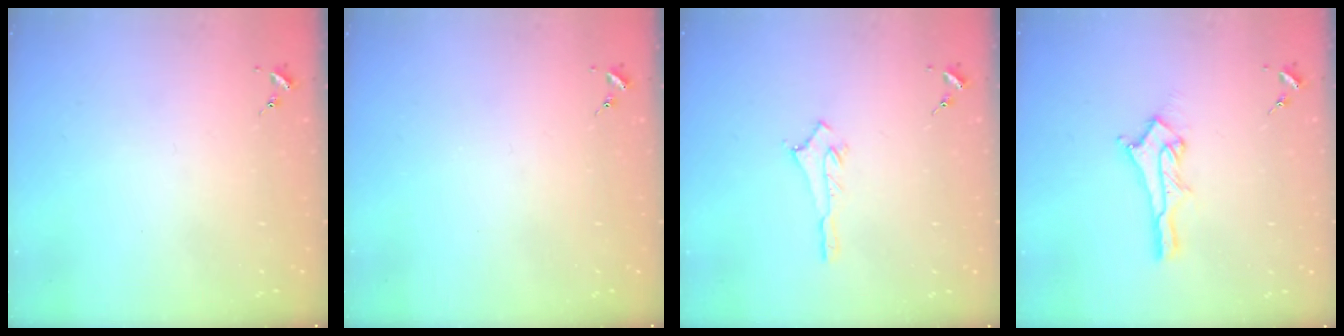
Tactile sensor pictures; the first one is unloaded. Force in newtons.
{"total": 0.0}
{"total": 2.8, "press": 2.8, "slide": 0.2}
{"total": 11.8, "press": 11.8, "slide": 0.6}